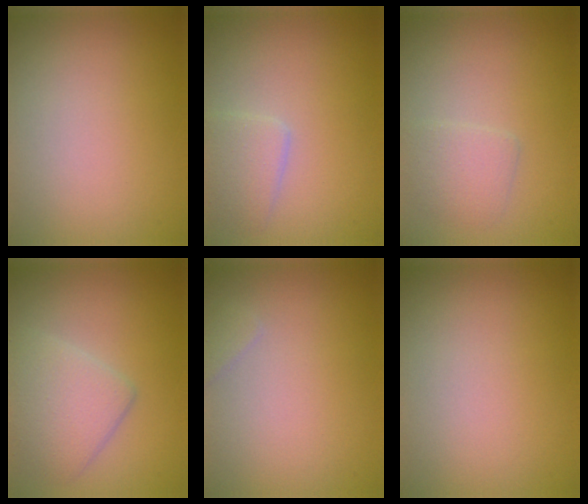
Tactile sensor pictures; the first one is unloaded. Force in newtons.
{"total": 2.4, "press": 2.4, "slide": 0.1}
{"total": 1.9, "press": 1.9, "slide": 0.0}
{"total": 4.2, "press": 4.2, "slide": 0.1}
{"total": 0.6, "press": 0.6, "slide": 0.1}
{"total": 0.0}